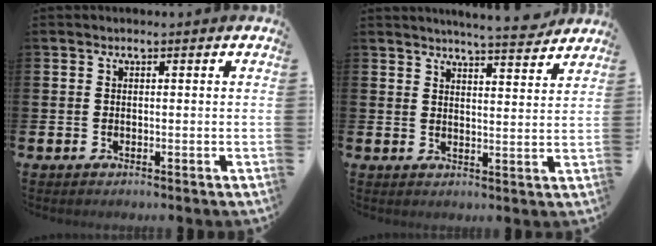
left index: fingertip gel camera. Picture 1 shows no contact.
{"total": 5.6, "force": [5.5, -0.4, 0.9], "torque": [-0.019, -0.037, 0.095]}